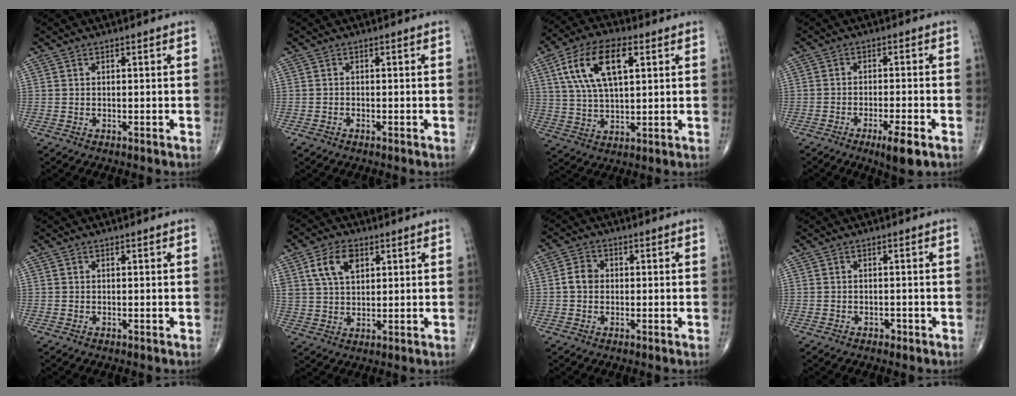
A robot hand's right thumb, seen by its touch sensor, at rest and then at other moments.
{"total": 0.9, "force": [-0.6, 0.5, 0.3], "torque": [-0.010, 0.001, -0.014]}
{"total": 14.4, "force": [5.0, 6.7, 11.7], "torque": [-0.218, 0.003, 0.091]}
{"total": 6.1, "force": [-3.4, 1.0, 4.9], "torque": [-0.082, 0.001, -0.053]}
{"total": 0.0}
{"total": 8.2, "force": [3.4, 5.1, 5.4], "torque": [-0.090, -0.006, 0.065]}
{"total": 3.5, "force": [-0.1, 2.9, 2.0], "torque": [-0.029, 0.010, -0.008]}
{"total": 1.0, "force": [-0.7, 0.6, 0.4], "torque": [-0.003, 0.002, -0.012]}